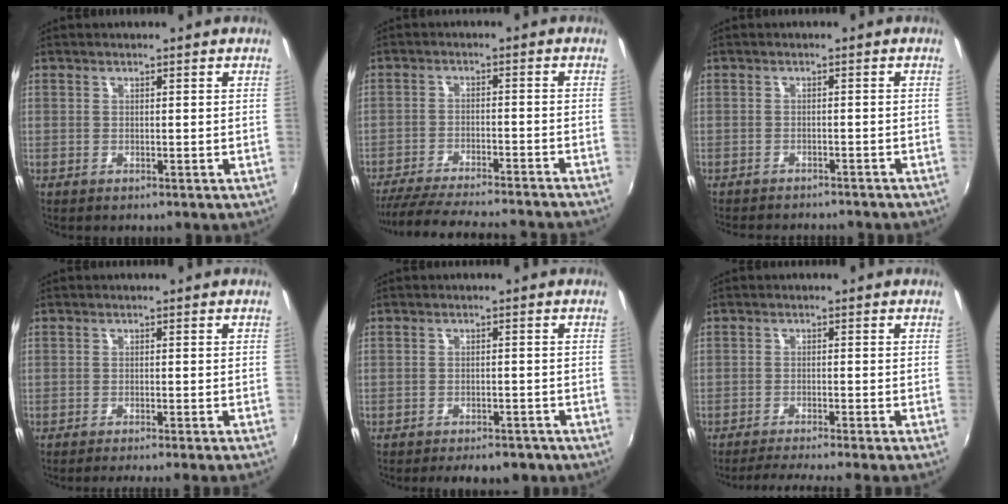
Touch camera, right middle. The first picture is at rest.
{"total": 19.9, "force": [-17.8, 1.6, 8.7], "torque": [-0.168, -0.021, -0.261]}
{"total": 8.4, "force": [-7.6, 1.5, 3.3], "torque": [-0.077, -0.015, -0.105]}
{"total": 5.0, "force": [-4.3, -1.3, 2.1], "torque": [-0.043, -0.005, -0.061]}
{"total": 7.6, "force": [-6.2, 2.8, 3.3], "torque": [-0.074, -0.008, -0.081]}
{"total": 5.8, "force": [-4.9, -1.9, 2.3], "torque": [-0.050, -0.008, -0.075]}